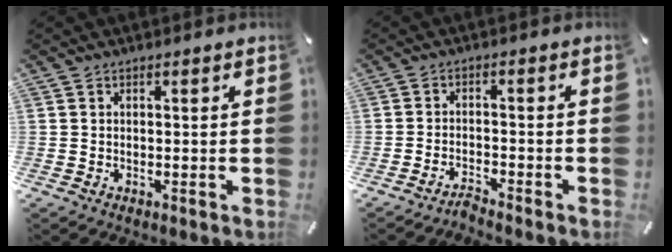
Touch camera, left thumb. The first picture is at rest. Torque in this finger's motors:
{"motor_torque": [-0.18, -0.18, -0.15, 0.08, 0.03]}